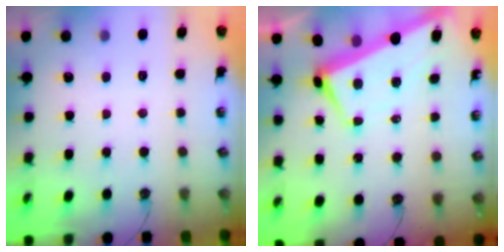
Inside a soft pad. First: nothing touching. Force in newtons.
{"total": 1.2, "press": 0.3, "slide": 1.1}